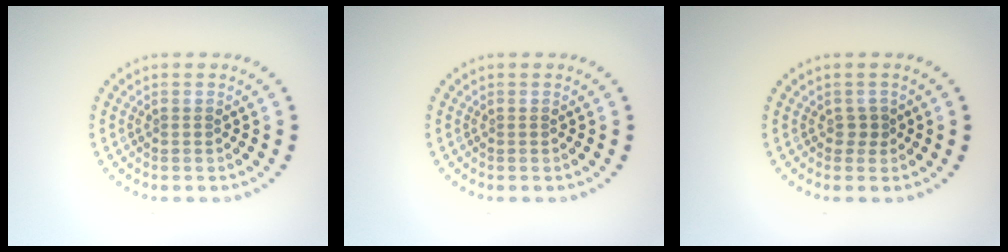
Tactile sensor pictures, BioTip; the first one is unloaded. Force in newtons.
{"total": 0.0}
{"total": 1.0, "press": 0.9, "slide": 0.4}